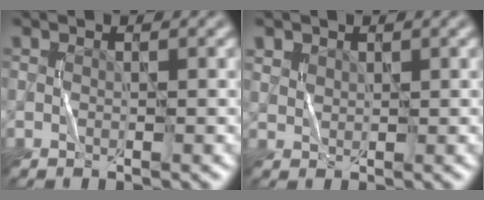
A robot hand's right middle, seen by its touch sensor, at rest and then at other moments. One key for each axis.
{"total": 1.4, "fx": 0.9, "fy": 1.0, "fz": 0.3, "tx": -0.008, "ty": 0.000, "tz": 0.022}